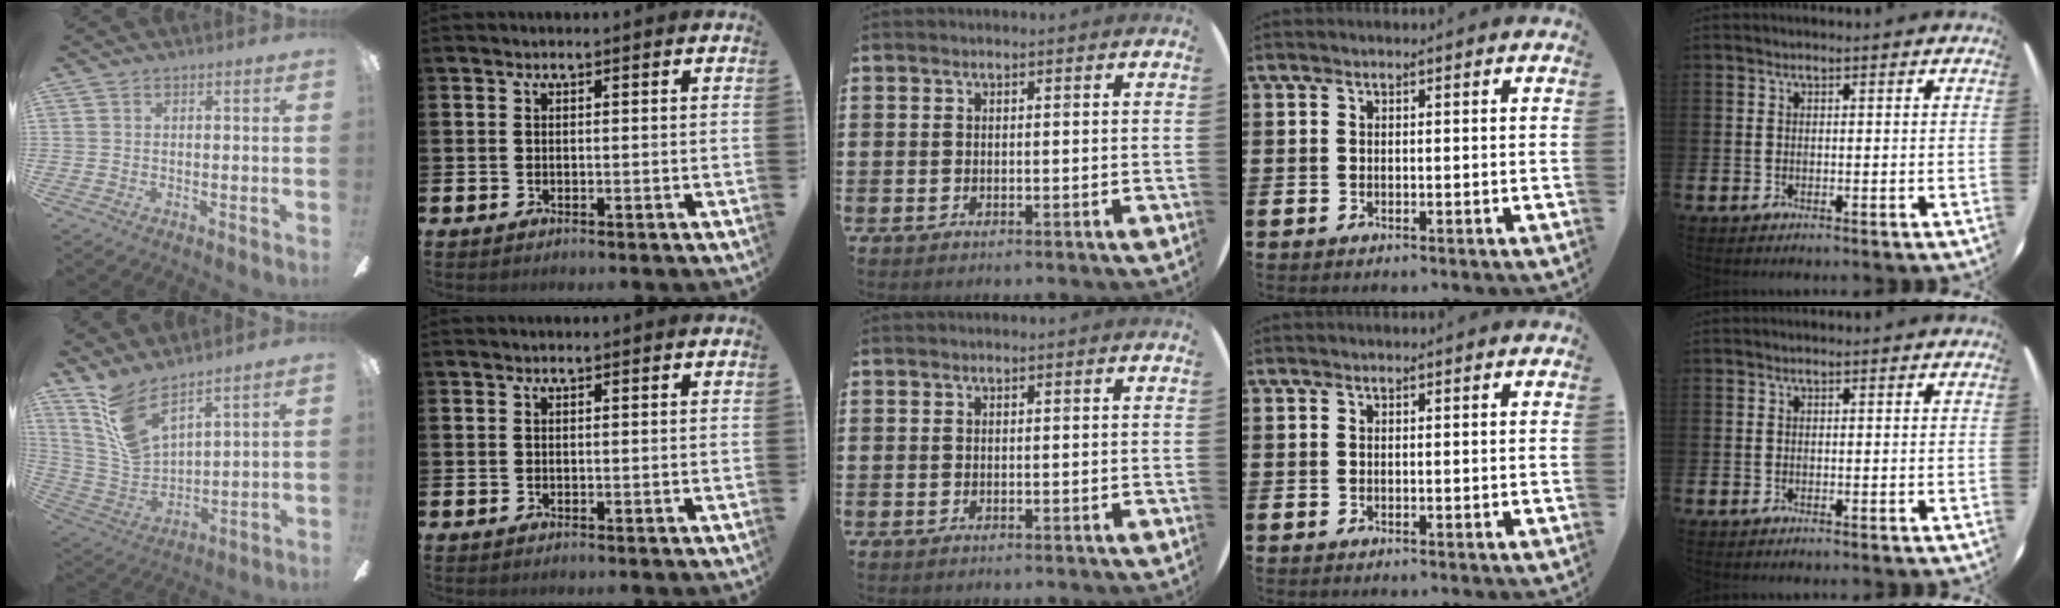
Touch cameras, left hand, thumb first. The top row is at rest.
{"thumb": {"total": 13.7, "force": [10.3, 4.8, 7.7], "torque": [-0.192, -0.058, 0.192]}}